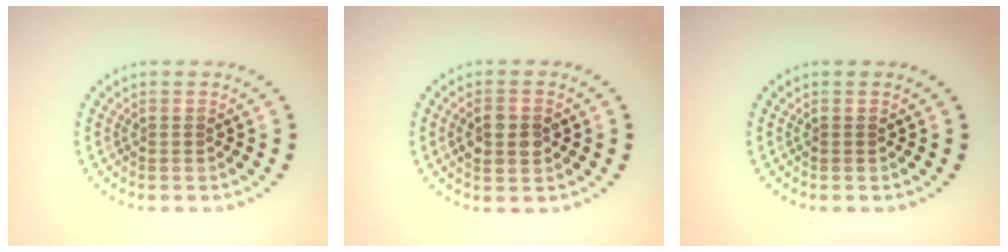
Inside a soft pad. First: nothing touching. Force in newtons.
{"total": 2.8, "press": 2.8, "slide": 0.1}
{"total": 0.0}